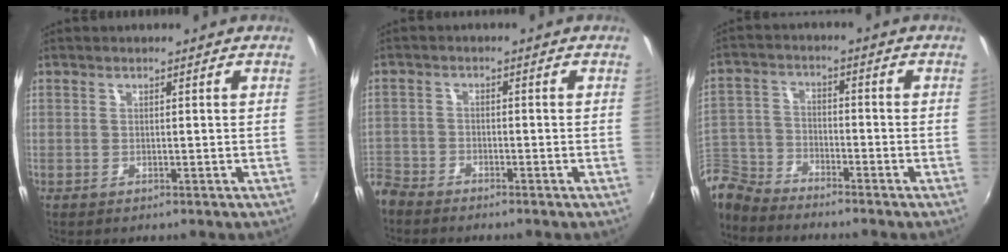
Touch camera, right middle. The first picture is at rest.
{"total": 6.2, "force": [-5.0, 3.5, 1.0], "torque": [-0.051, -0.004, -0.106]}
{"total": 9.0, "force": [-7.8, 3.9, 2.1], "torque": [-0.060, 0.010, -0.160]}